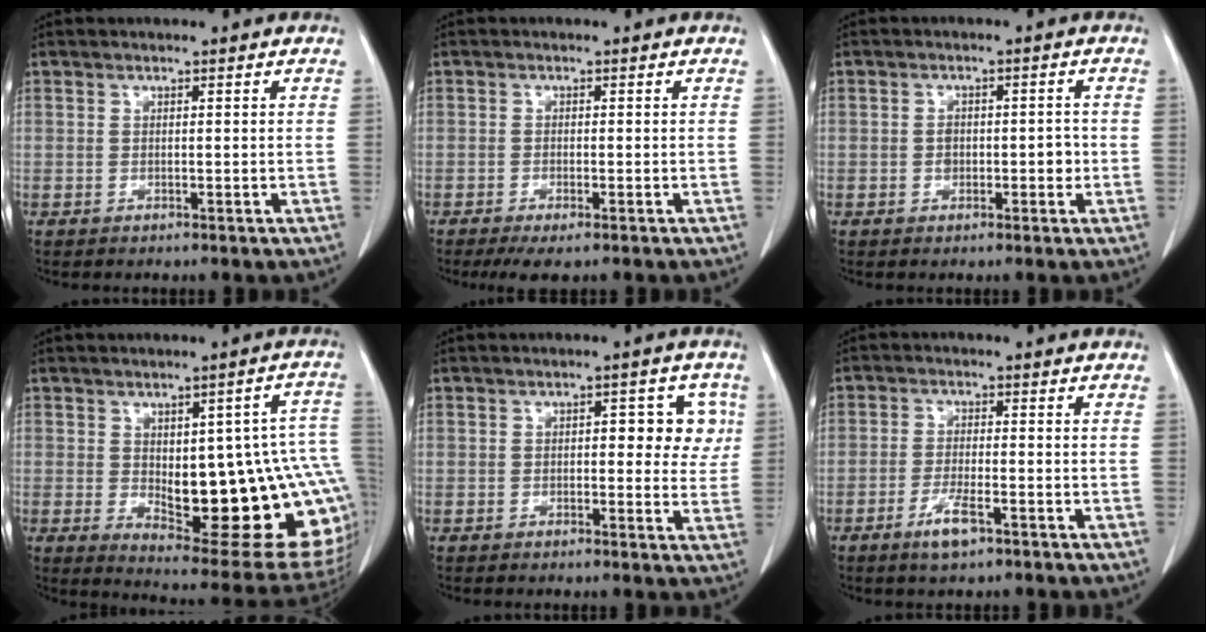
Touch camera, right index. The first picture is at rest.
{"total": 3.3, "force": [-2.2, 0.7, 2.4], "torque": [-0.038, -0.008, -0.034]}
{"total": 3.0, "force": [-0.5, 1.9, 2.3], "torque": [-0.029, 0.007, -0.006]}
{"total": 23.1, "force": [-2.1, 6.6, 22.0], "torque": [-0.214, 0.009, -0.002]}
{"total": 6.0, "force": [1.2, 3.0, 5.0], "torque": [-0.043, 0.015, 0.012]}
{"total": 4.3, "force": [-2.5, 0.7, 3.4], "torque": [-0.068, -0.004, -0.047]}